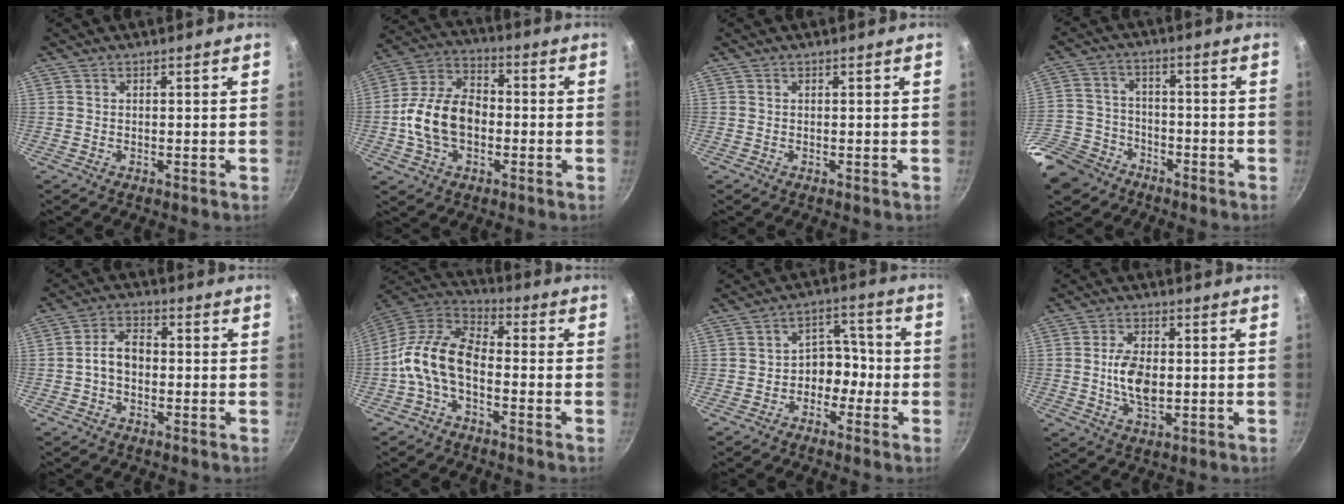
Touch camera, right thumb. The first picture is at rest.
{"total": 14.1, "force": [-2.1, 9.6, 10.2], "torque": [-0.182, 0.034, -0.044]}
{"total": 0.0}
{"total": 12.3, "force": [-9.1, 7.5, 3.5], "torque": [-0.076, 0.034, -0.173]}
{"total": 6.1, "force": [-0.8, 4.1, 4.5], "torque": [-0.071, 0.025, -0.024]}
{"total": 12.9, "force": [-2.8, 7.4, 10.2], "torque": [-0.198, 0.044, -0.067]}
{"total": 7.2, "force": [-2.1, 5.4, 4.4], "torque": [-0.027, 0.041, -0.048]}
{"total": 7.9, "force": [-0.3, 4.4, 6.5], "torque": [-0.116, -0.001, -0.005]}